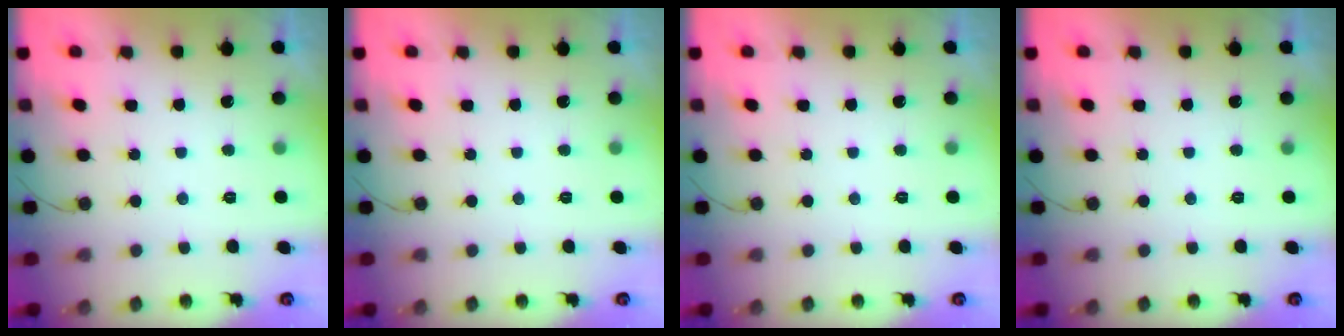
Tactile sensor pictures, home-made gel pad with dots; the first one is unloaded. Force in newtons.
{"total": 0.0}
{"total": 0.0}
{"total": 0.0}